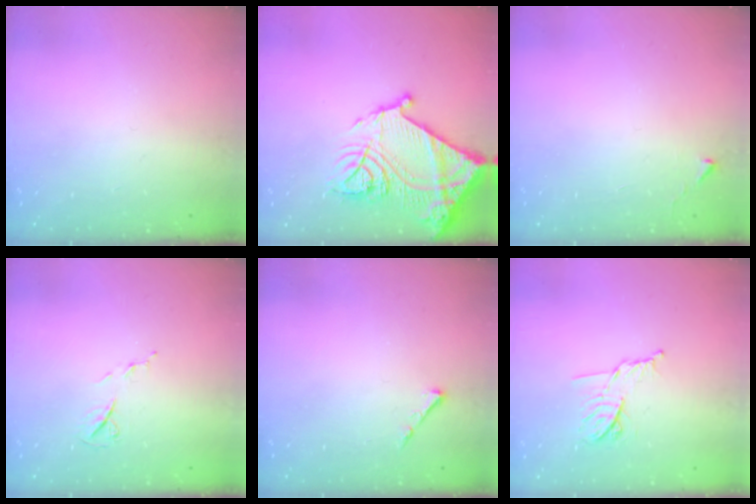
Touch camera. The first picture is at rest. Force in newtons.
{"total": 22.6, "press": 22.5, "slide": 2.0}
{"total": 2.7, "press": 2.6, "slide": 0.4}
{"total": 6.2, "press": 6.2, "slide": 0.7}
{"total": 3.2, "press": 3.1, "slide": 0.5}
{"total": 9.4, "press": 9.4, "slide": 0.7}